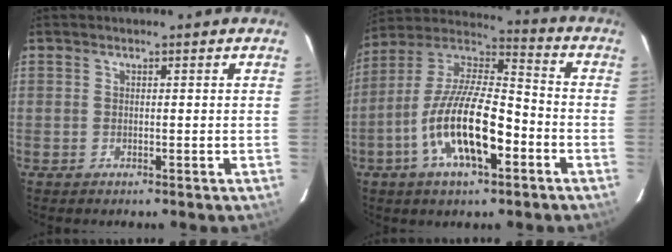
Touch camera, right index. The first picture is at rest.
{"total": 17.3, "force": [-6.6, 6.0, 14.8], "torque": [-0.292, -0.008, -0.125]}